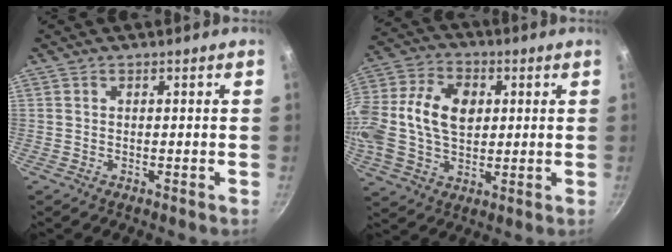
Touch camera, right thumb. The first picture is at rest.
{"total": 21.0, "force": [2.9, 14.6, 14.9], "torque": [-0.292, 0.026, 0.042]}